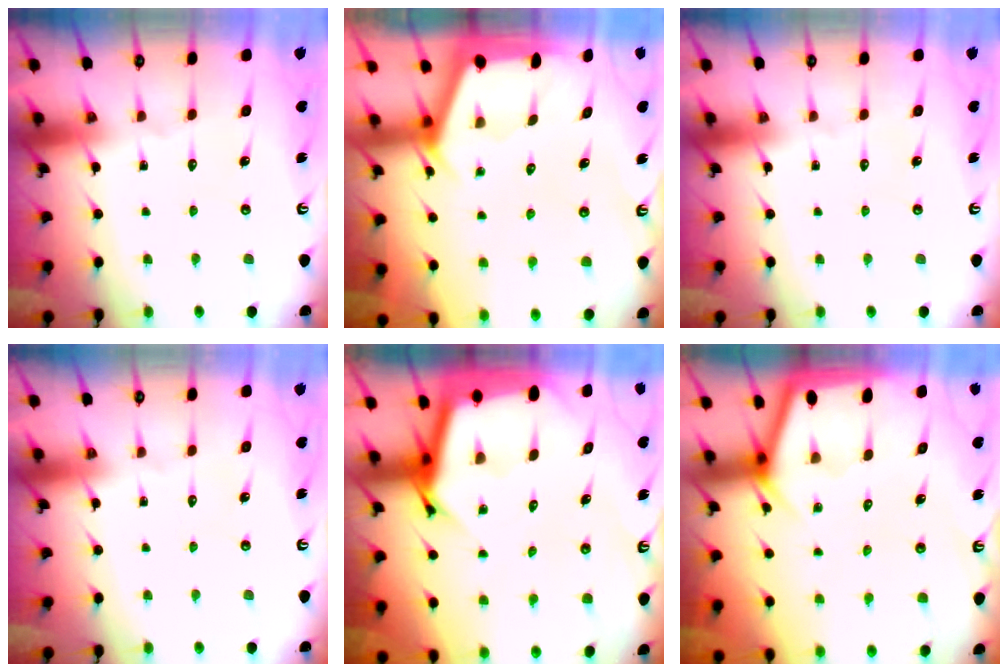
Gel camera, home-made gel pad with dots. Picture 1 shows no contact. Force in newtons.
{"total": 2.3, "press": 2.3, "slide": 0.3}
{"total": 0.0}
{"total": 0.0}
{"total": 7.9, "press": 7.8, "slide": 0.7}
{"total": 3.5, "press": 3.5, "slide": 0.3}